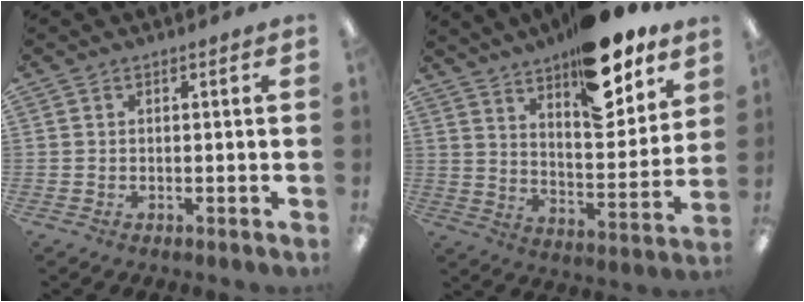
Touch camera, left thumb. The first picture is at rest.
{"total": 19.4, "force": [14.3, 7.4, 10.8], "torque": [-0.145, -0.097, 0.238]}